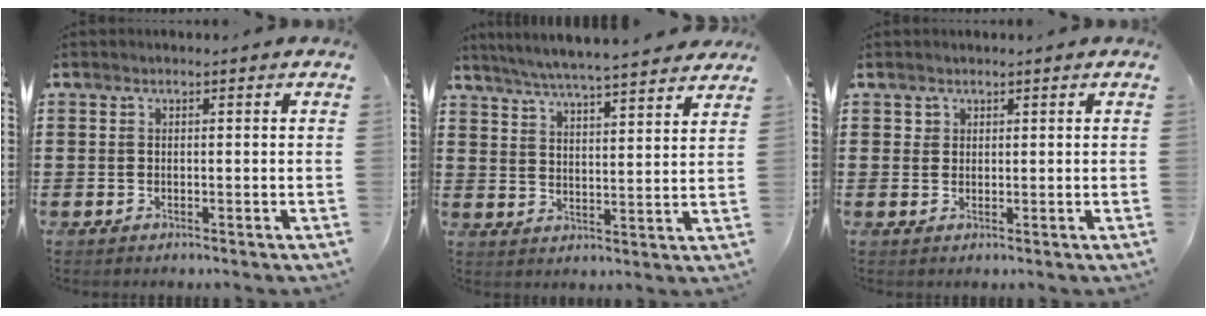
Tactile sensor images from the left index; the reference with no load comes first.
{"total": 5.3, "force": [5.0, -0.6, 1.4], "torque": [-0.048, -0.032, 0.086]}
{"total": 1.2, "force": [0.9, 0.8, 0.0], "torque": [-0.003, 0.002, 0.018]}